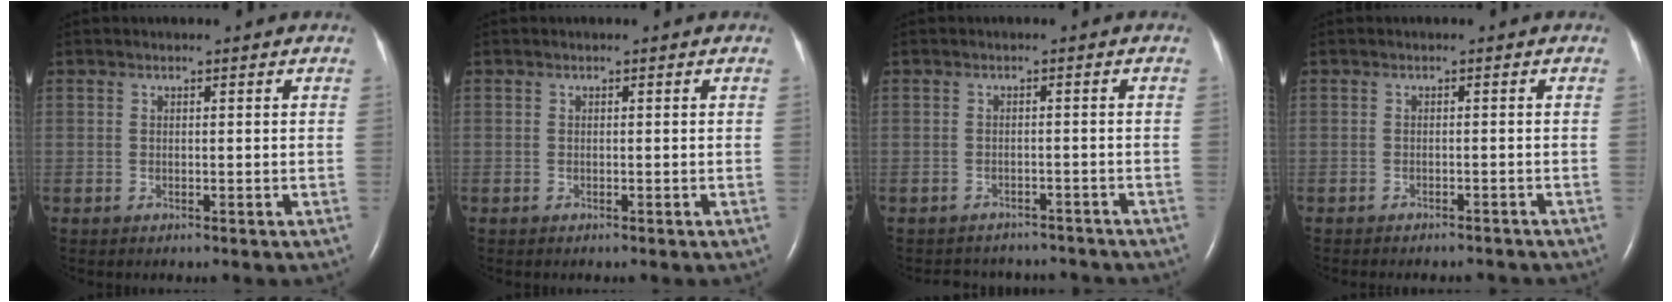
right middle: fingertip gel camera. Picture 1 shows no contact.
{"total": 0.0}
{"total": 6.7, "force": [-6.4, 2.1, 0.2], "torque": [-0.003, 0.009, -0.073]}
{"total": 4.5, "force": [-4.2, 1.0, 1.2], "torque": [-0.010, -0.006, -0.049]}